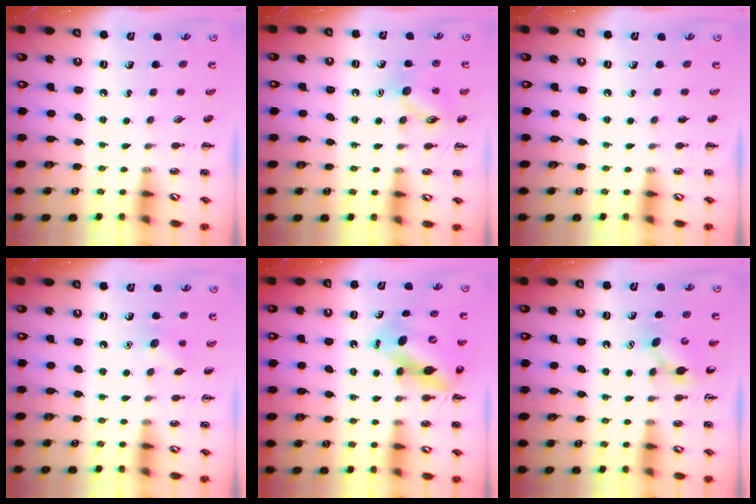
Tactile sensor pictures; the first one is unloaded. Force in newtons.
{"total": 10.5, "press": 10.5, "slide": 0.6}
{"total": 0.0}
{"total": 6.1, "press": 5.9, "slide": 1.6}
{"total": 12.8, "press": 12.4, "slide": 3.4}
{"total": 5.9, "press": 5.7, "slide": 1.5}